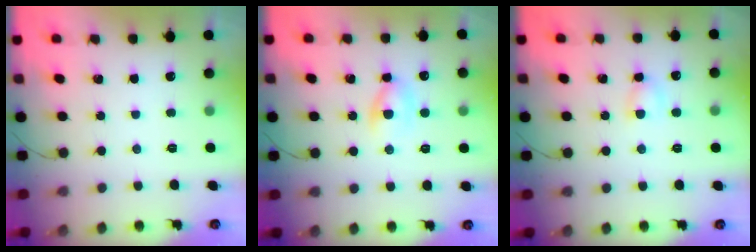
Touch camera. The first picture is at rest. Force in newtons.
{"total": 5.6, "press": 5.4, "slide": 1.3}
{"total": 3.9, "press": 3.7, "slide": 1.0}